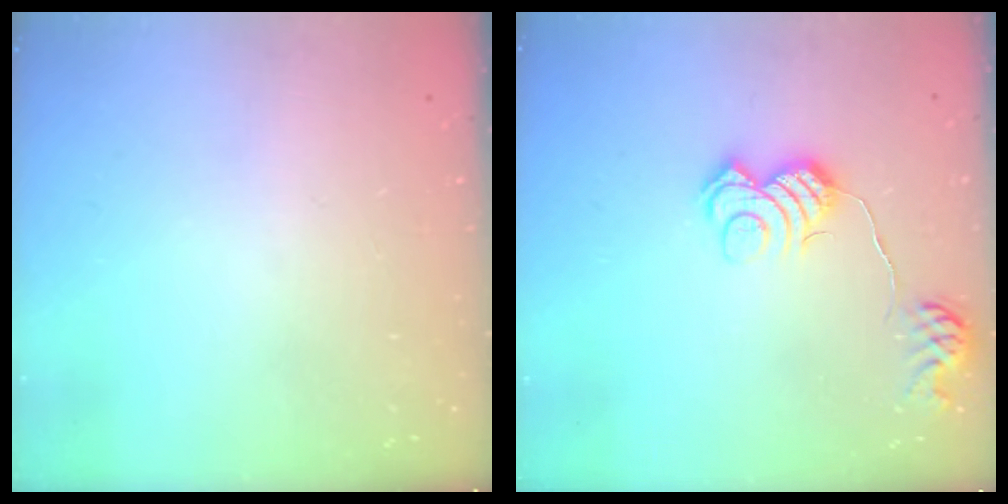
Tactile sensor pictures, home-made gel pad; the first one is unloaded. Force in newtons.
{"total": 11.4, "press": 11.4, "slide": 0.5}